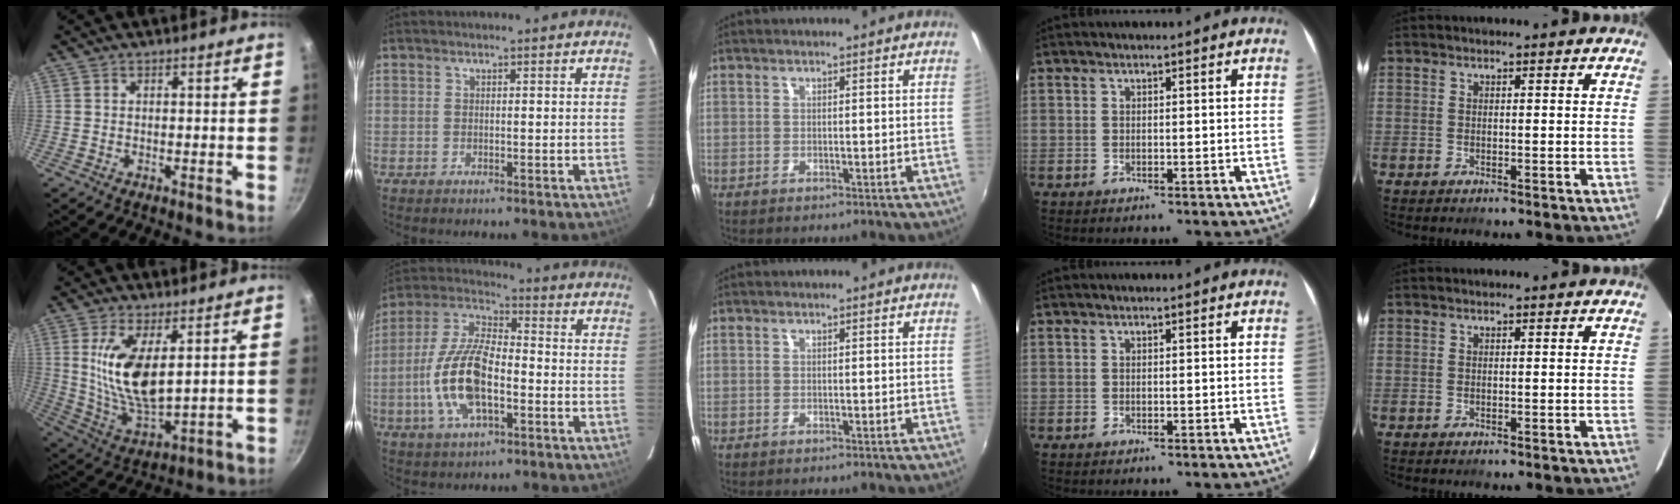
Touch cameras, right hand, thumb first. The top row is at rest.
{"thumb": {"total": 13.7, "force": [3.4, 5.9, 11.8], "torque": [-0.223, -0.033, 0.075]}, "index": {"total": 15.1, "force": [-4.0, 6.4, 13.1], "torque": [-0.279, 0.000, -0.077]}}